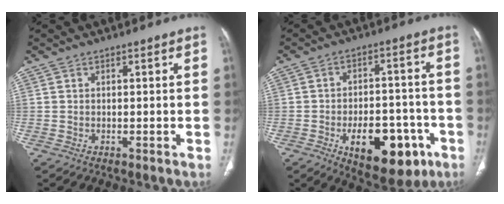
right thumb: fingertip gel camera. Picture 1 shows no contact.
{"total": 16.3, "force": [-6.9, 8.7, 11.9], "torque": [-0.136, 0.035, -0.086]}